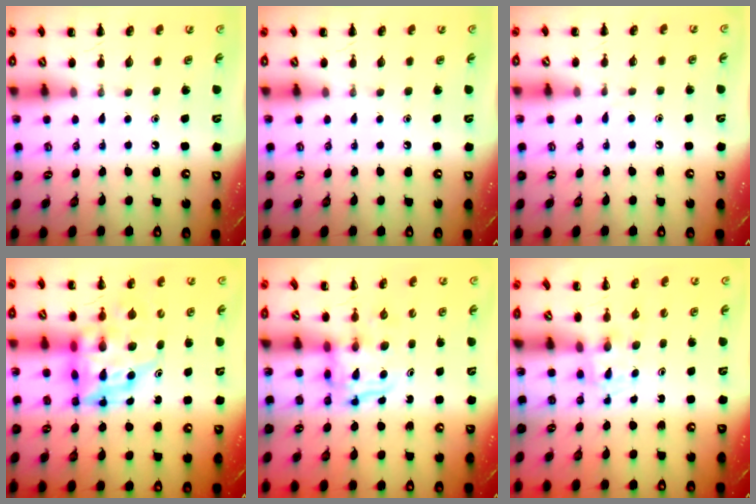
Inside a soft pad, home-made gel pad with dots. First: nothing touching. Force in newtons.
{"total": 0.0}
{"total": 2.8, "press": 2.6, "slide": 1.0}
{"total": 9.1, "press": 8.7, "slide": 2.8}
{"total": 3.4, "press": 3.4, "slide": 0.2}
{"total": 2.4, "press": 2.2, "slide": 1.0}